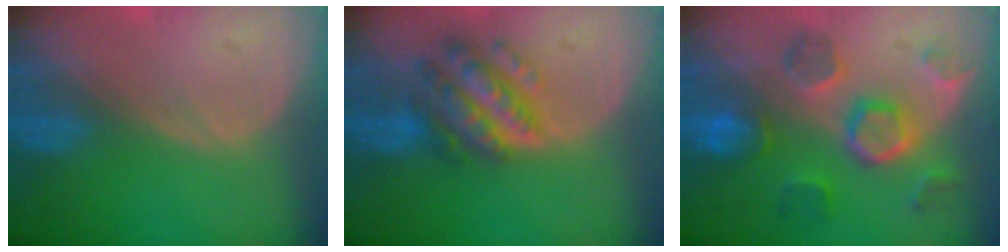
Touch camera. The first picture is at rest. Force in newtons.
{"total": 7.7, "press": 7.7, "slide": 0.4}
{"total": 8.5, "press": 8.4, "slide": 0.8}